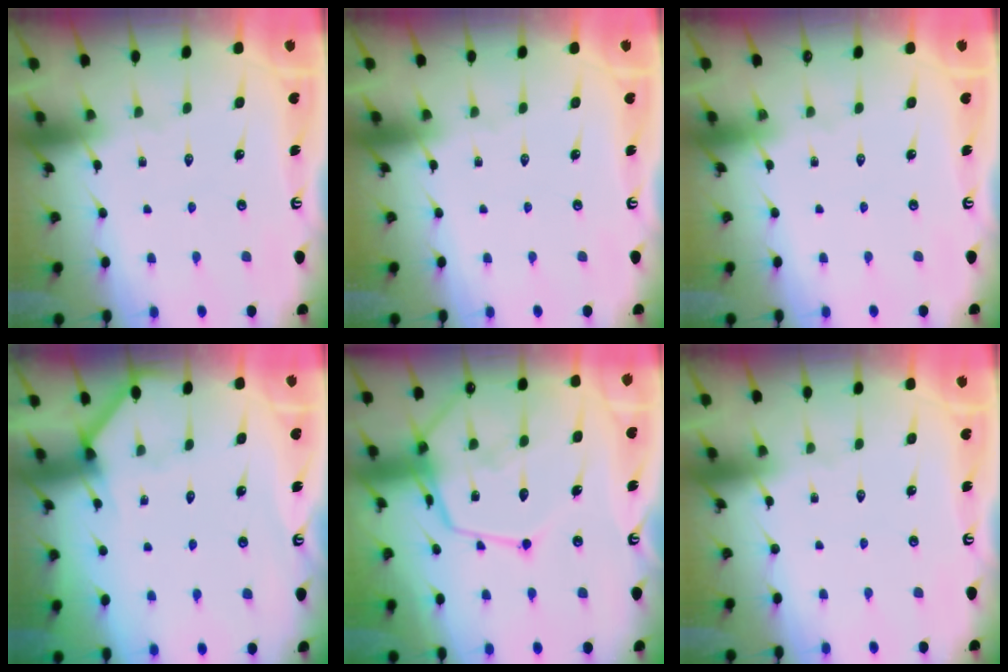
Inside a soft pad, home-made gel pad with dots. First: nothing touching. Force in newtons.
{"total": 0.0}
{"total": 0.0}
{"total": 2.6, "press": 2.6, "slide": 0.1}
{"total": 16.7, "press": 16.7, "slide": 1.7}
{"total": 0.0}